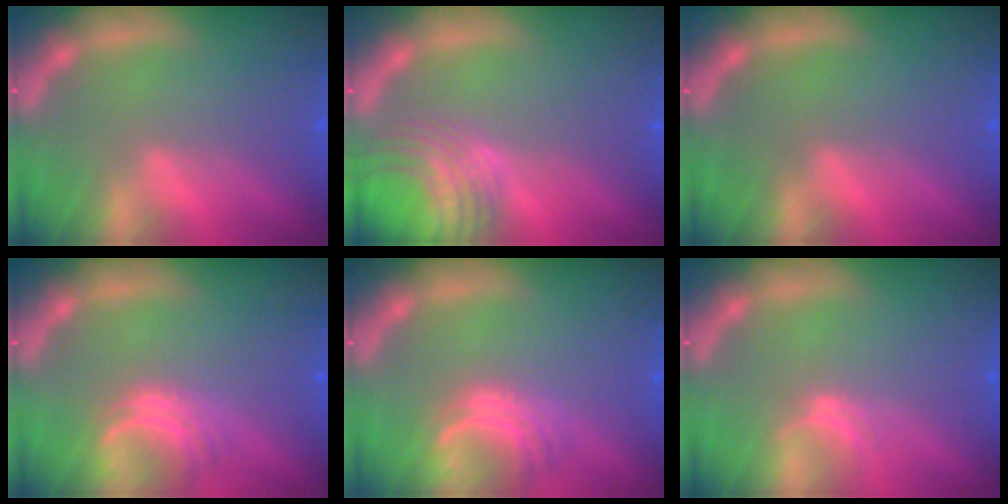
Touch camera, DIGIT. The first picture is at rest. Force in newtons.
{"total": 7.0}
{"total": 0.0}
{"total": 3.0}
{"total": 3.4}
{"total": 1.0}